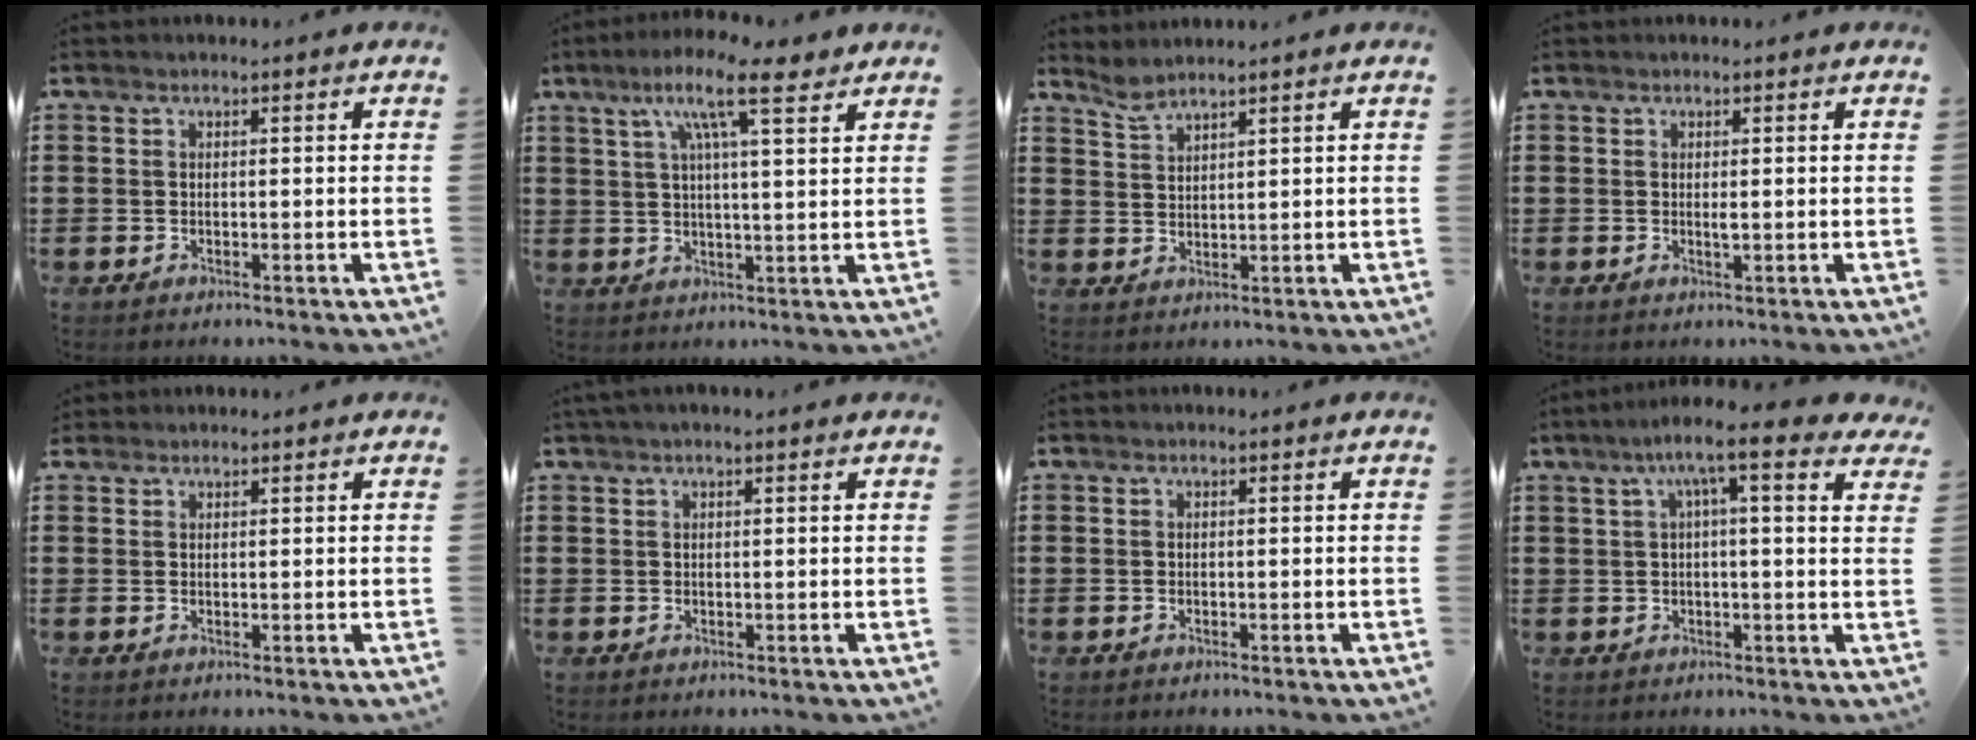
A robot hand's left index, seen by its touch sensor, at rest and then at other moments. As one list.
[{"total": 10.8, "force": [6.7, 2.2, 8.2], "torque": [-0.152, -0.011, 0.110]}, {"total": 2.4, "force": [2.2, 0.2, 0.9], "torque": [-0.024, 0.000, 0.043]}, {"total": 0.9, "force": [0.0, 0.1, 0.9], "torque": [-0.018, -0.004, 0.000]}, {"total": 1.0, "force": [1.0, 0.4, 0.1], "torque": [-0.005, 0.002, 0.019]}, {"total": 1.1, "force": [0.7, 0.1, 0.8], "torque": [-0.016, 0.001, 0.013]}, {"total": 0.0}, {"total": 7.7, "force": [4.3, 0.5, 6.4], "torque": [-0.125, -0.004, 0.069]}]